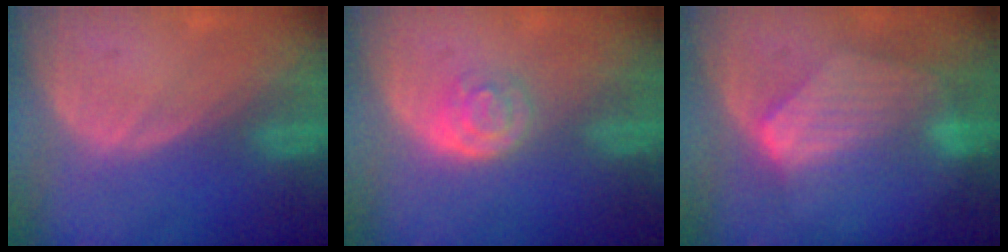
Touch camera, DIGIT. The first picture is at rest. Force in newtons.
{"total": 3.9, "press": 3.6, "slide": 1.5}
{"total": 8.1, "press": 7.7, "slide": 2.5}